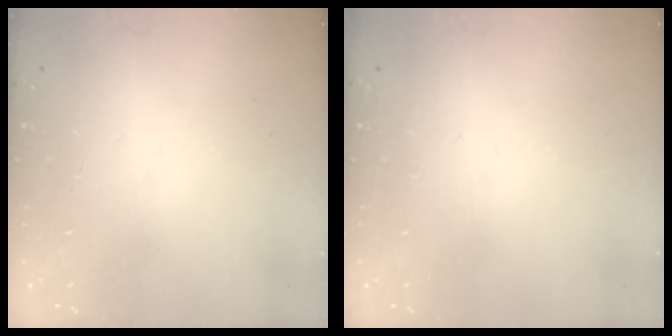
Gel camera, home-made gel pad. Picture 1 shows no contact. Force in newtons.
{"total": 0.0}